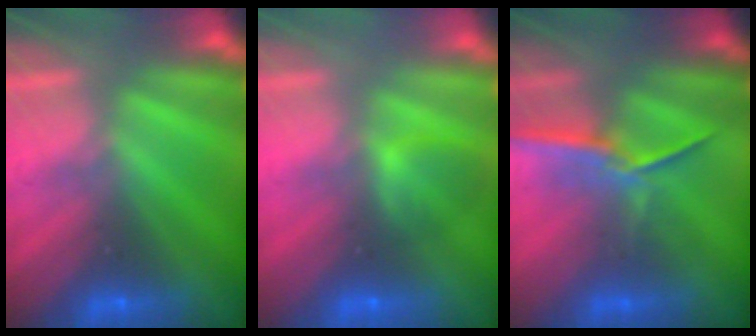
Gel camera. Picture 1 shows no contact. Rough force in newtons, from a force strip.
{"total": 2.1}
{"total": 1.2}